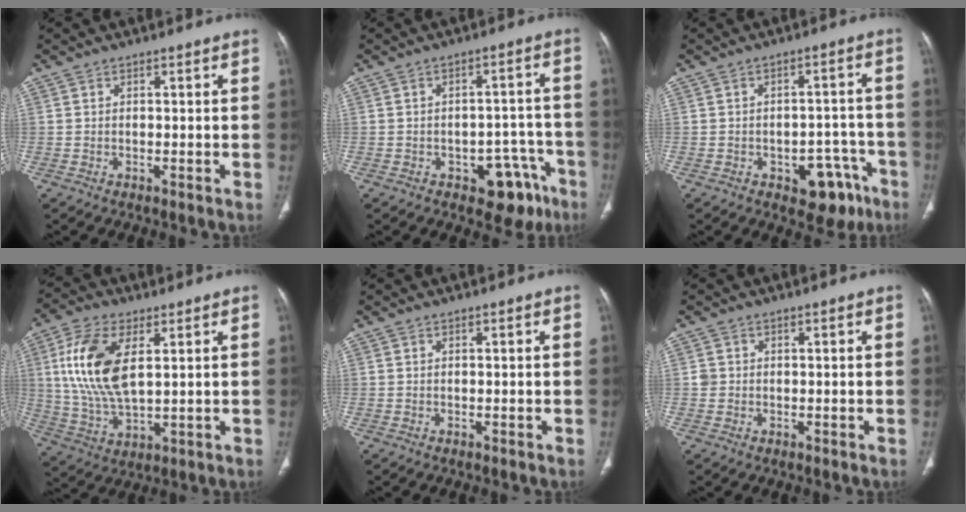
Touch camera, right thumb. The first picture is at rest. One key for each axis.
{"total": 9.6, "fx": -5.3, "fy": 5.6, "fz": 5.6, "tx": -0.031, "ty": 0.045, "tz": -0.061}
{"total": 9.4, "fx": -5.0, "fy": 5.7, "fz": 5.6, "tx": -0.035, "ty": 0.042, "tz": -0.056}
{"total": 14.4, "fx": 3.7, "fy": 7.1, "fz": 12.0, "tx": -0.245, "ty": -0.010, "tz": 0.076}
{"total": 0.0}
{"total": 1.3, "fx": 0.0, "fy": 1.3, "fz": 0.3, "tx": 0.002, "ty": 0.004, "tz": 0.000}